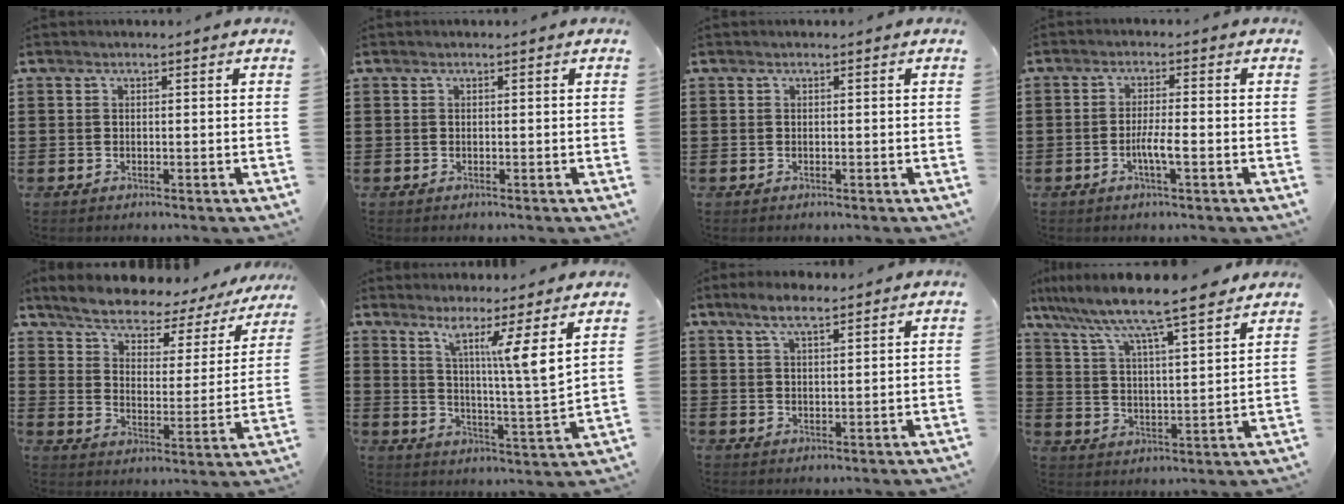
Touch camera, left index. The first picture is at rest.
{"total": 0.0}
{"total": 0.0}
{"total": 3.6, "force": [-1.3, 0.4, 3.3], "torque": [-0.065, -0.002, -0.027]}
{"total": 5.2, "force": [4.7, 1.3, 1.8], "torque": [-0.062, -0.034, 0.074]}
{"total": 8.1, "force": [5.6, -1.4, 5.7], "torque": [-0.102, -0.046, 0.085]}
{"total": 4.5, "force": [3.2, 1.3, 2.9], "torque": [-0.065, 0.005, 0.057]}
{"total": 7.6, "force": [6.9, -0.2, 3.2], "torque": [-0.091, -0.047, 0.110]}